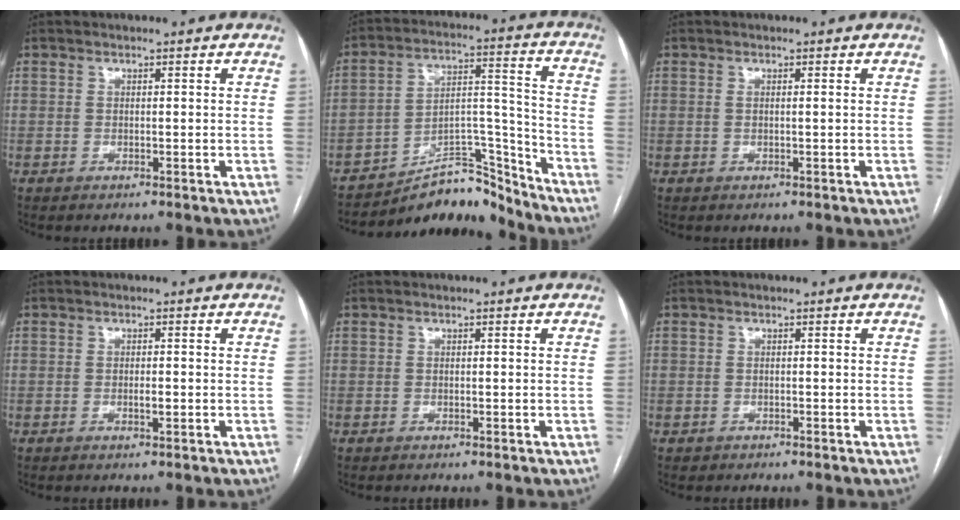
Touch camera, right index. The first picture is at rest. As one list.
[{"total": 12.8, "force": [-12.0, 3.8, 2.5], "torque": [-0.020, 0.065, -0.191]}, {"total": 0.7, "force": [0.2, 0.1, 0.7], "torque": [-0.021, -0.001, 0.005]}, {"total": 1.1, "force": [-0.2, 0.3, 1.1], "torque": [-0.017, 0.000, -0.004]}, {"total": 0.0}, {"total": 0.7, "force": [-0.4, 0.6, -0.1], "torque": [-0.006, 0.004, -0.008]}]